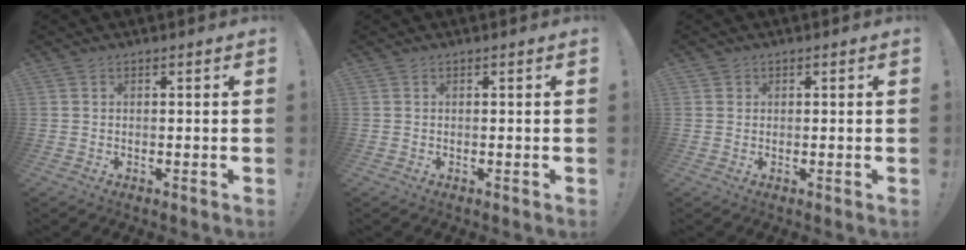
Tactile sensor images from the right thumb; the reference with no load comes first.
{"total": 0.0}
{"total": 1.1, "force": [0.6, 0.9, 0.1], "torque": [-0.002, 0.001, 0.011]}